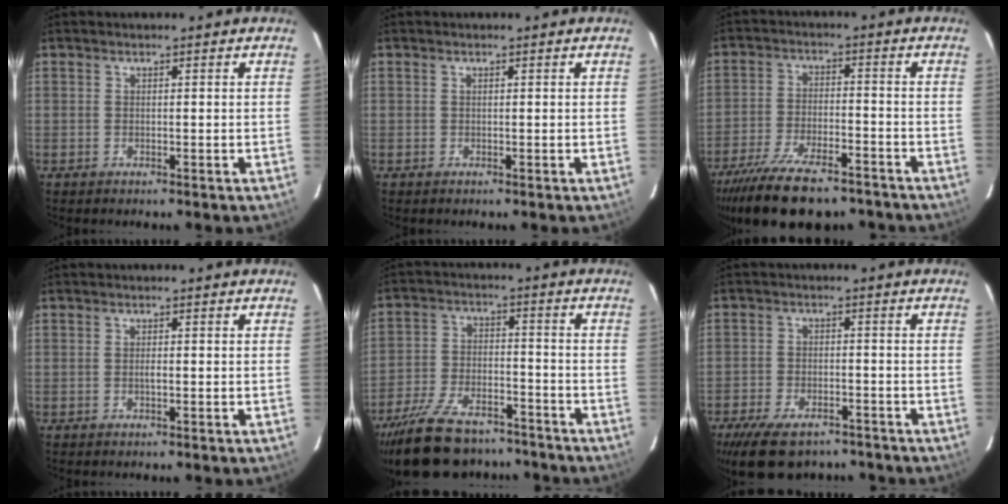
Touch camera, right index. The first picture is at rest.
{"total": 0.0}
{"total": 19.0, "force": [-14.8, 6.5, 10.1], "torque": [-0.207, -0.031, -0.229]}
{"total": 0.9, "force": [-0.2, 0.2, 0.8], "torque": [-0.015, 0.001, -0.003]}
{"total": 21.1, "force": [-16.9, 8.7, 9.2], "torque": [-0.202, -0.003, -0.259]}
{"total": 13.9, "force": [-10.1, 6.6, 6.8], "torque": [-0.163, -0.014, -0.158]}